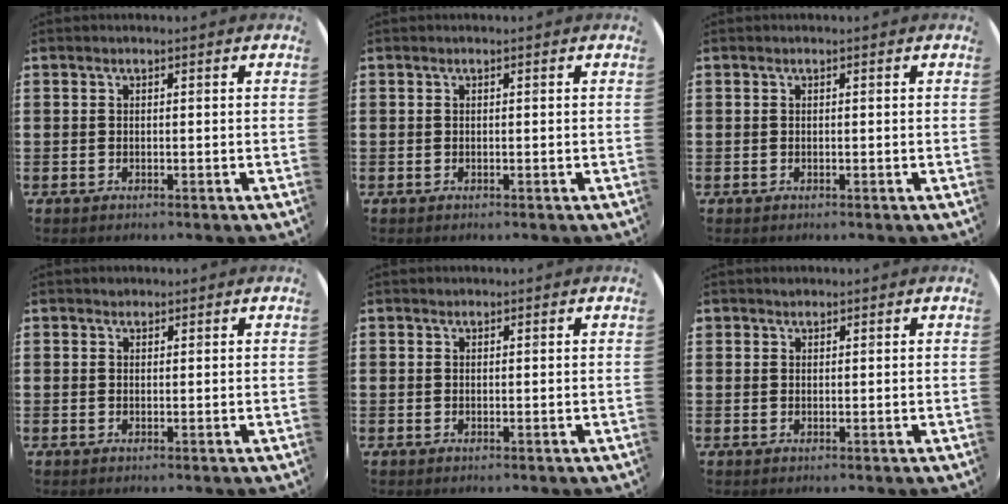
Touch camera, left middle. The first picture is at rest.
{"total": 0.0}
{"total": 0.0}
{"total": 0.7, "force": [0.6, 0.3, -0.1], "torque": [0.010, 0.000, 0.009]}
{"total": 0.0}
{"total": 0.8, "force": [0.7, 0.4, -0.1], "torque": [0.002, 0.004, 0.014]}